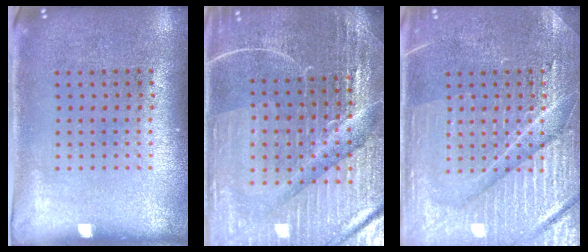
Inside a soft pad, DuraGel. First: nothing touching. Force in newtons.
{"total": 5.3, "press": 4.9, "slide": 1.9}
{"total": 4.3, "press": 4.2, "slide": 0.6}